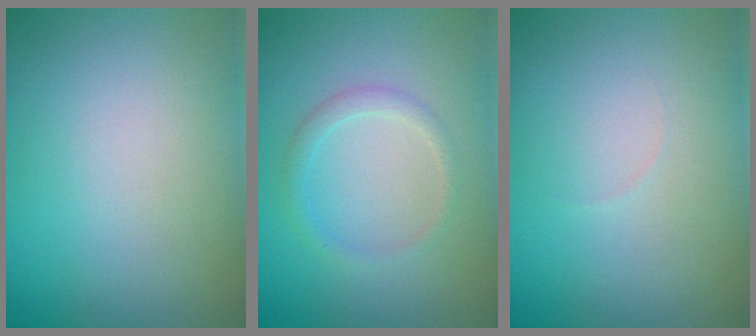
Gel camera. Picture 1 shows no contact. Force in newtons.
{"total": 1.5, "press": 1.5, "slide": 0.1}
{"total": 0.0}